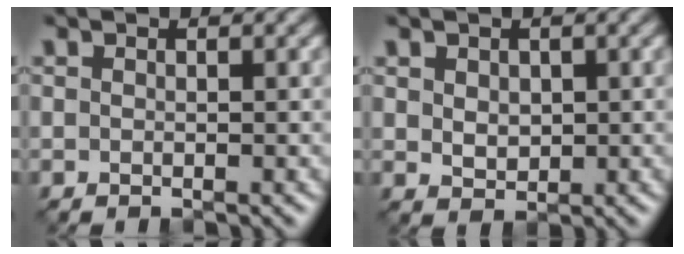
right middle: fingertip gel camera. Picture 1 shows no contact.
{"total": 1.8, "force": [0.5, 1.4, 1.0], "torque": [-0.020, -0.004, 0.013]}